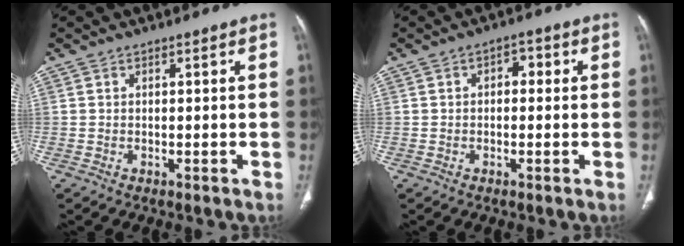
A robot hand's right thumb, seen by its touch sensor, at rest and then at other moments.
{"total": 2.8, "force": [0.4, 1.8, 2.1], "torque": [-0.017, 0.010, -0.001]}